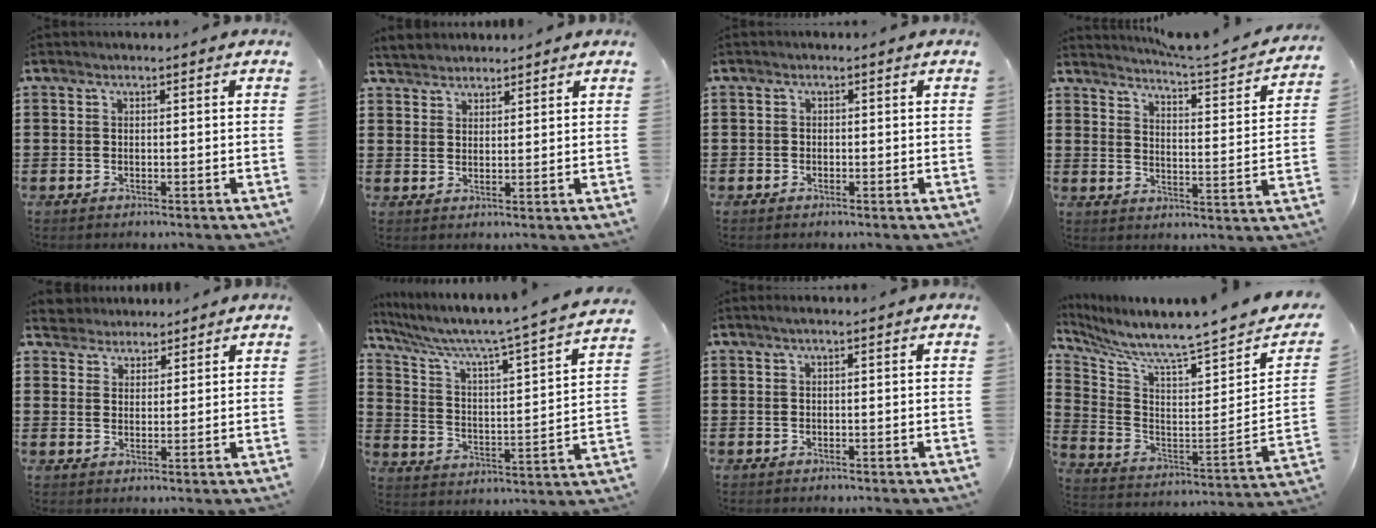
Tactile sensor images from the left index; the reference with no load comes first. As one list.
[{"total": 2.5, "force": [2.4, 0.6, -0.5], "torque": [0.001, 0.001, 0.047]}, {"total": 0.7, "force": [-0.4, 0.5, 0.1], "torque": [-0.004, 0.001, -0.009]}, {"total": 3.7, "force": [3.5, -0.6, 0.9], "torque": [-0.033, -0.038, 0.049]}, {"total": 3.3, "force": [2.9, 1.4, -0.6], "torque": [-0.004, -0.003, 0.054]}, {"total": 5.2, "force": [4.4, 0.1, 2.8], "torque": [-0.077, -0.044, 0.063]}, {"total": 0.6, "force": [0.1, 0.0, 0.6], "torque": [-0.009, -0.001, 0.003]}, {"total": 4.7, "force": [4.4, -1.2, 1.3], "torque": [-0.057, -0.067, 0.063]}]